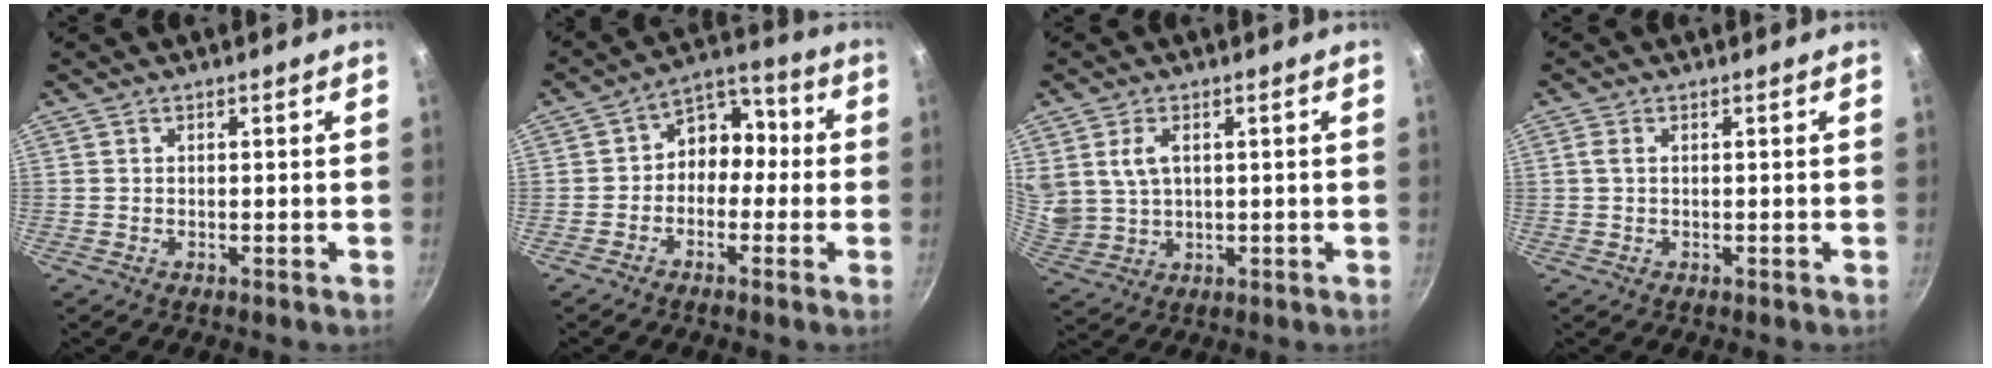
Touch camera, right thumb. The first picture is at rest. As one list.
[{"total": 8.3, "force": [-1.0, 6.7, 4.9], "torque": [-0.017, 0.039, -0.039]}, {"total": 7.1, "force": [2.3, 4.8, 4.8], "torque": [-0.083, -0.012, 0.055]}, {"total": 1.2, "force": [0.3, 0.6, 1.0], "torque": [-0.020, 0.002, 0.003]}]